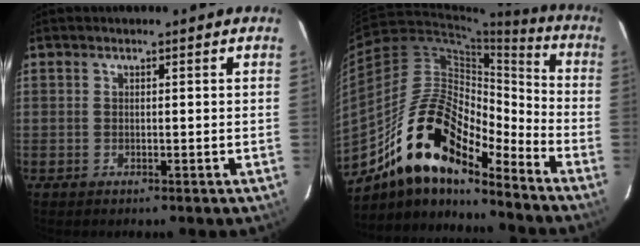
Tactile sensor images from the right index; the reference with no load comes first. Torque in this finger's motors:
{"motor_torque": [1.06, -1.08, 1.05, 0.21]}